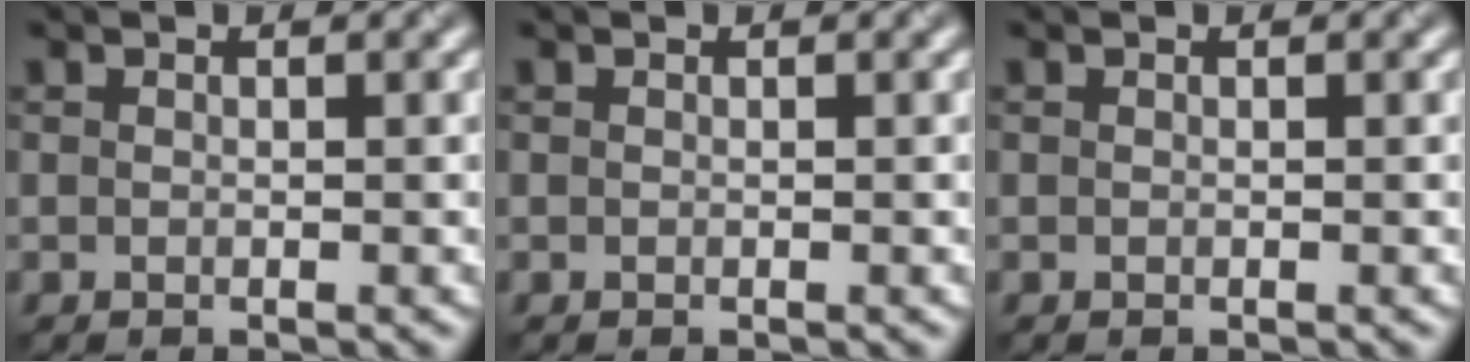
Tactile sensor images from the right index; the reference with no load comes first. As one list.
[{"total": 0.0}, {"total": 0.0}]